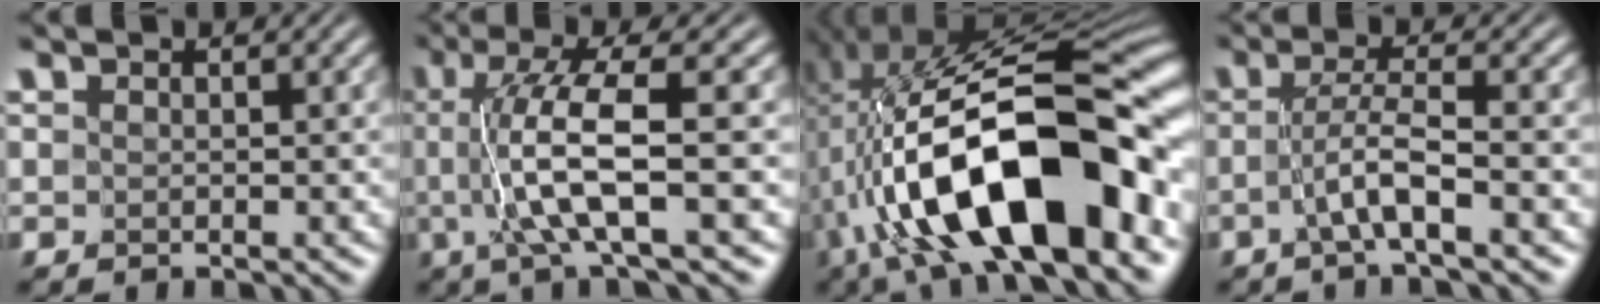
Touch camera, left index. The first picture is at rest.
{"total": 6.8, "force": [-0.4, 1.1, 6.7], "torque": [-0.121, 0.004, -0.004]}
{"total": 15.6, "force": [-3.8, 5.9, 14.0], "torque": [-0.203, 0.009, -0.066]}
{"total": 3.3, "force": [-1.4, -0.1, 3.0], "torque": [-0.057, 0.004, -0.032]}